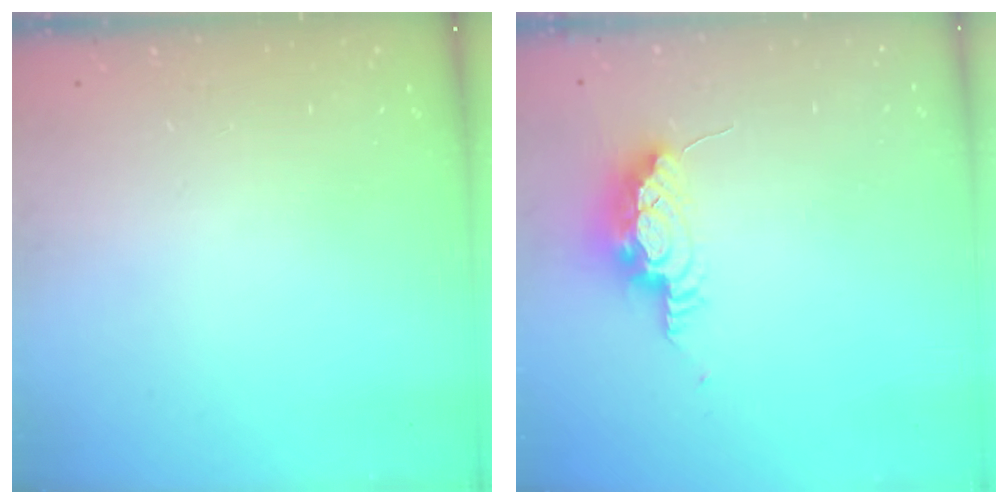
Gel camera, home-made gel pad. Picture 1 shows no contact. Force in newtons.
{"total": 9.4, "press": 8.8, "slide": 3.4}